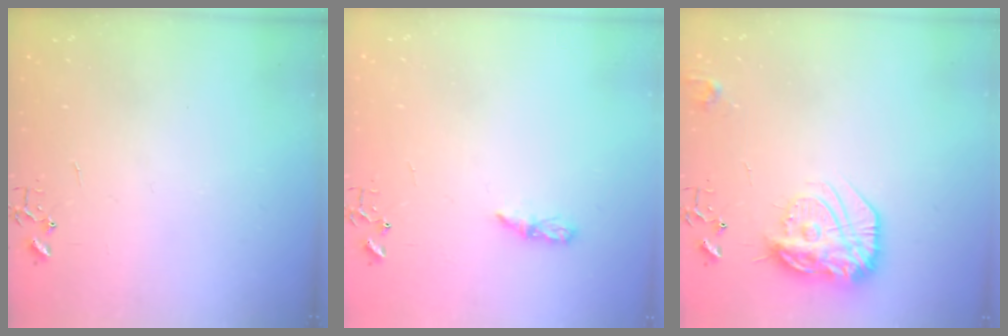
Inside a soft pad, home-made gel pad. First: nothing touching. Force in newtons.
{"total": 5.0, "press": 4.9, "slide": 0.5}
{"total": 19.0, "press": 18.9, "slide": 1.4}